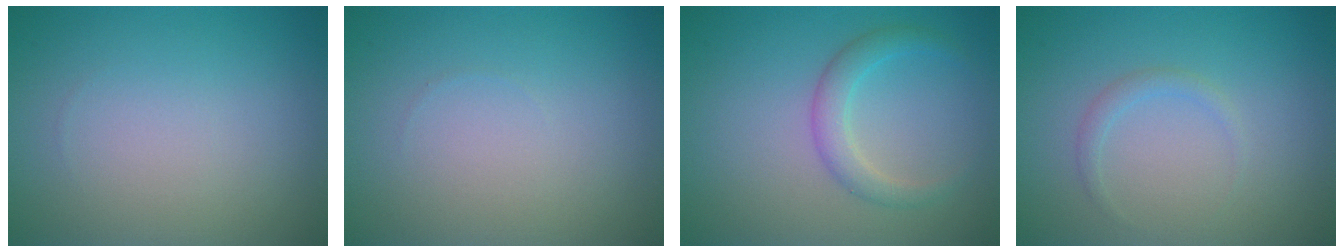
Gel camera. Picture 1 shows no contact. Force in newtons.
{"total": 0.0}
{"total": 2.3, "press": 2.3, "slide": 0.0}
{"total": 1.0, "press": 1.0, "slide": 0.1}